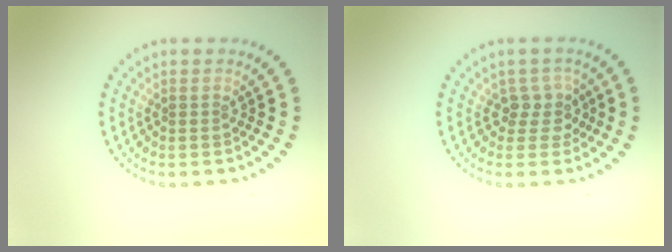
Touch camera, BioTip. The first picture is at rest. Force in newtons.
{"total": 2.1, "press": 1.7, "slide": 1.3}